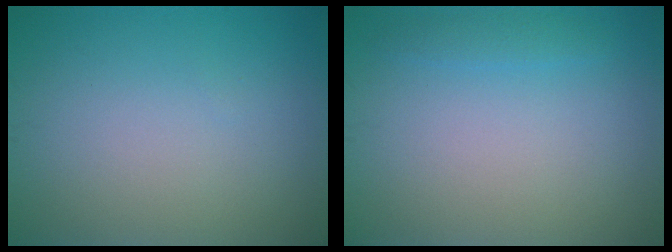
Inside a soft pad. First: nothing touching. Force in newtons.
{"total": 1.0, "press": 1.0, "slide": 0.1}